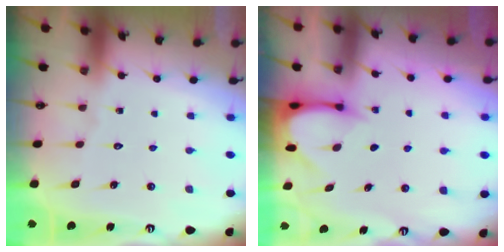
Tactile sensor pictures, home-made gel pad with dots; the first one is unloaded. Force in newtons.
{"total": 3.6, "press": 3.6, "slide": 0.3}